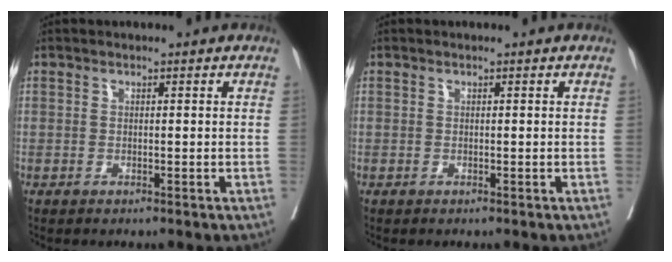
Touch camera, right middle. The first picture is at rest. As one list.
[{"total": 0.0}]